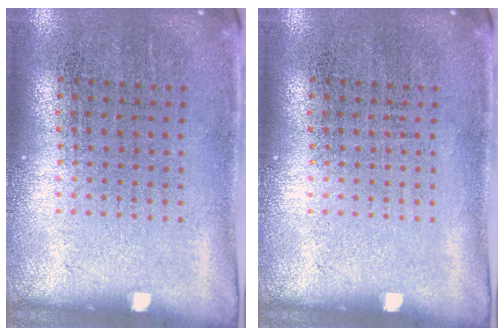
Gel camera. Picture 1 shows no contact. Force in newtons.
{"total": 0.0}